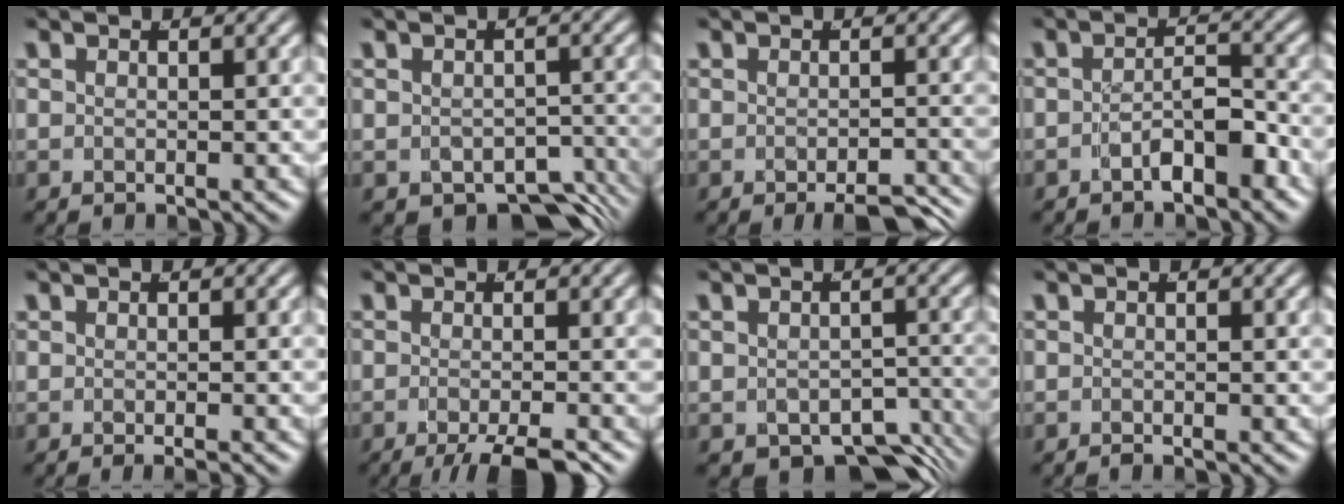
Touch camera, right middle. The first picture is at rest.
{"total": 7.9, "force": [-6.3, 3.8, 3.0], "torque": [-0.029, -0.026, -0.087]}
{"total": 3.6, "force": [-2.9, 0.7, 2.0], "torque": [-0.017, -0.006, -0.044]}
{"total": 3.7, "force": [-2.6, 1.5, 2.2], "torque": [-0.023, -0.003, -0.045]}
{"total": 0.9, "force": [-0.8, -0.1, 0.5], "torque": [-0.006, 0.002, -0.013]}
{"total": 5.8, "force": [-4.2, 1.4, 3.8], "torque": [-0.048, -0.017, -0.056]}
{"total": 9.0, "force": [-7.0, 4.4, 3.5], "torque": [-0.035, -0.026, -0.099]}
{"total": 0.6, "force": [-0.5, -0.2, 0.2], "torque": [0.001, 0.001, -0.010]}